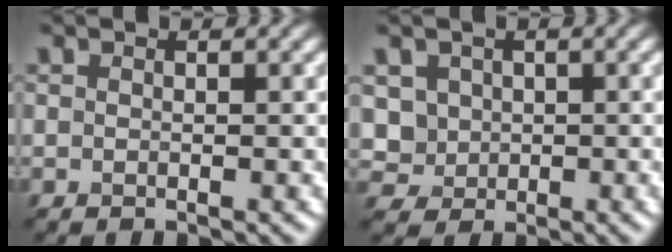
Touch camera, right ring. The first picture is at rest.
{"total": 4.1, "force": [1.2, 3.7, 1.4], "torque": [-0.040, 0.011, 0.021]}